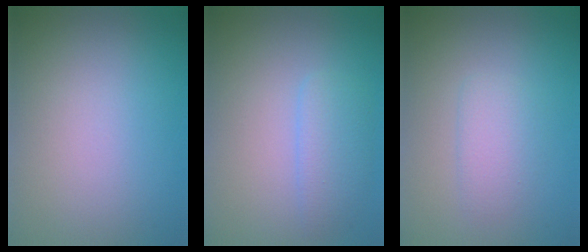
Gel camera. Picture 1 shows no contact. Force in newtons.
{"total": 2.3, "press": 2.3, "slide": 0.1}
{"total": 1.8, "press": 1.8, "slide": 0.1}